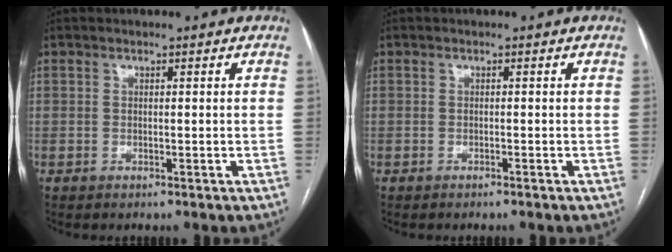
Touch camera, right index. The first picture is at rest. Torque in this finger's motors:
{"motor_torque": [-0.22, -0.09, 0.00, -0.01]}